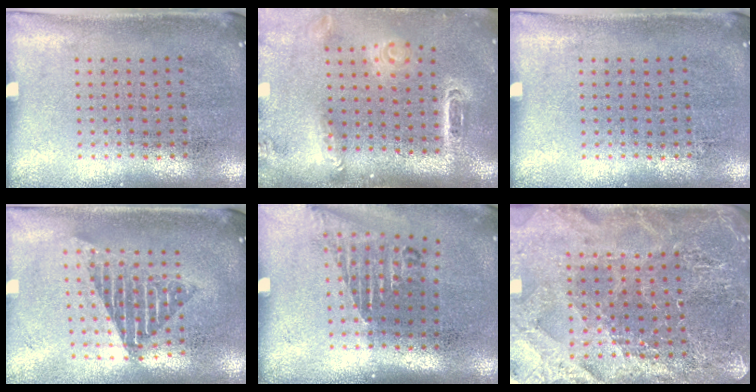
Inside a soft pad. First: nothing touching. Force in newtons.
{"total": 2.9, "press": 2.1, "slide": 2.0}
{"total": 0.0}
{"total": 1.7, "press": 1.3, "slide": 1.0}
{"total": 1.6, "press": 1.2, "slide": 1.1}
{"total": 3.7, "press": 3.6, "slide": 1.0}